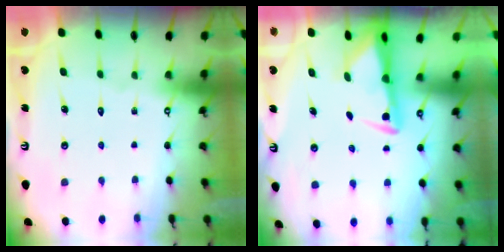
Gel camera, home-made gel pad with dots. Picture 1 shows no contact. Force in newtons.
{"total": 2.9, "press": 2.9, "slide": 0.4}